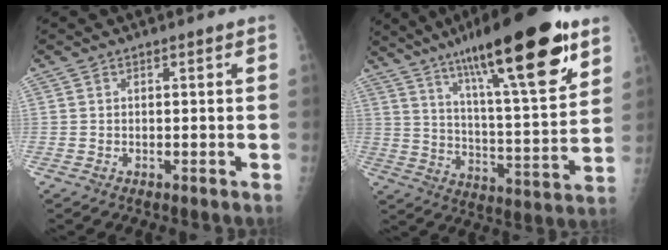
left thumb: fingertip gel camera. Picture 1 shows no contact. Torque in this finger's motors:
{"motor_torque": [1.99, 1.03, 1.72, -1.05, 0.50]}